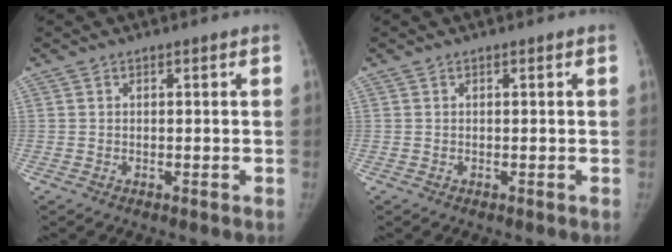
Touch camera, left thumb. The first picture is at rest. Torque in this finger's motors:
{"motor_torque": [0.04, 0.04, 0.14, -0.29, 0.02]}